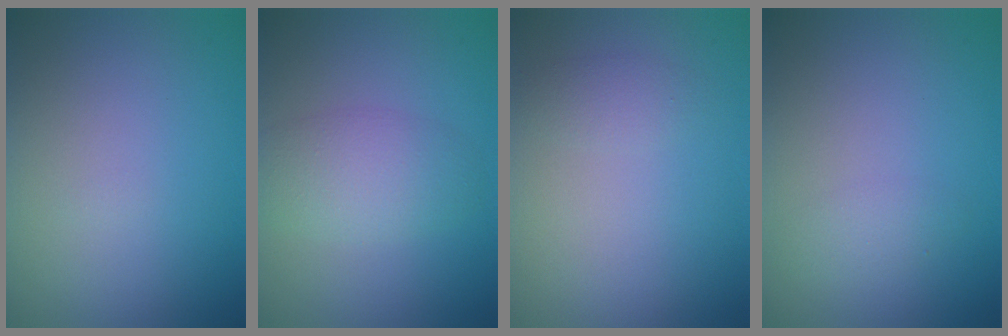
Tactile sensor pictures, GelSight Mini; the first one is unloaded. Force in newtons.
{"total": 3.6, "press": 3.6, "slide": 0.3}
{"total": 1.2, "press": 1.2, "slide": 0.1}
{"total": 1.2, "press": 1.2, "slide": 0.1}